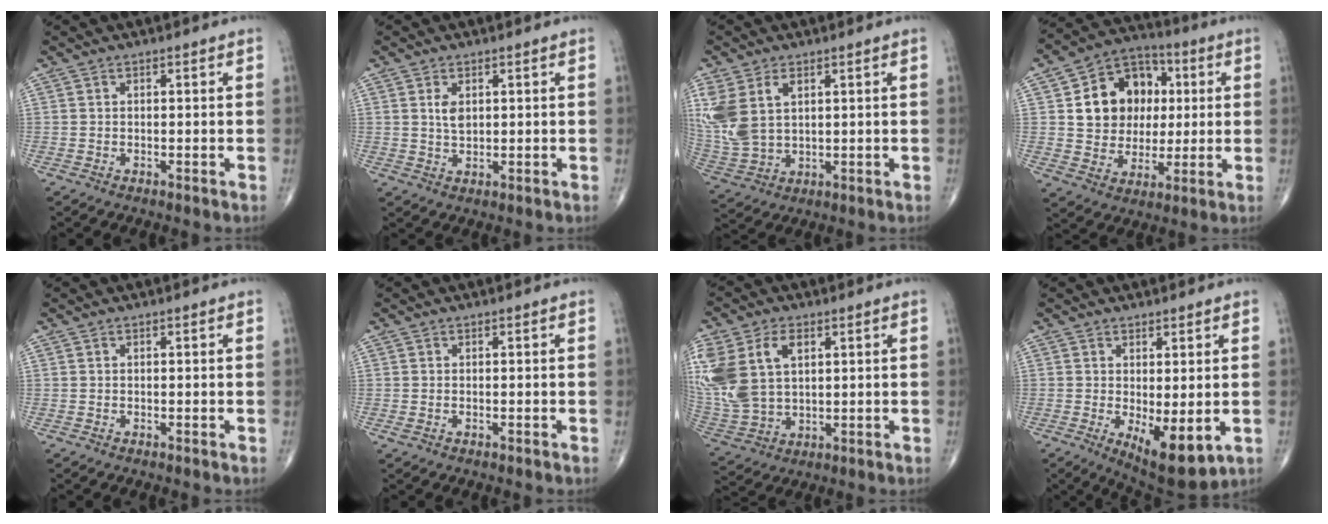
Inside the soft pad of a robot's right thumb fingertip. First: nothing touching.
{"total": 3.1, "force": [0.9, 1.9, 2.3], "torque": [-0.035, -0.006, 0.019]}
{"total": 13.4, "force": [4.1, 8.6, 9.3], "torque": [-0.228, -0.007, 0.097]}
{"total": 15.8, "force": [3.0, 12.8, 8.7], "torque": [-0.096, 0.009, 0.053]}
{"total": 0.0}
{"total": 0.7, "force": [-0.2, 0.4, 0.5], "torque": [-0.017, 0.003, 0.001]}
{"total": 19.8, "force": [5.9, 13.1, 13.6], "torque": [-0.332, 0.010, 0.126]}
{"total": 9.3, "force": [-1.7, 3.5, 8.4], "torque": [-0.121, -0.024, -0.013]}